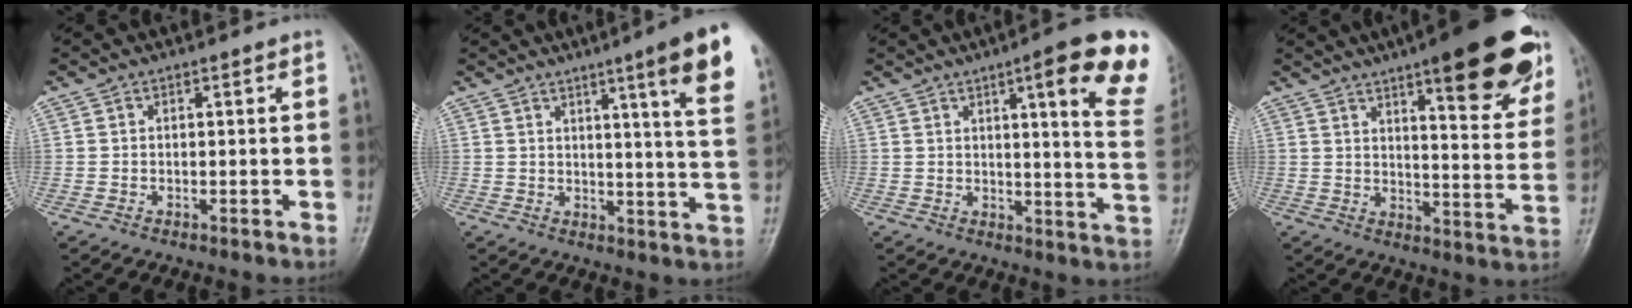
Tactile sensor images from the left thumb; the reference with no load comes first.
{"total": 13.5, "force": [7.4, 0.4, 11.2], "torque": [-0.140, -0.041, 0.086]}
{"total": 16.5, "force": [8.7, 2.4, 13.8], "torque": [-0.150, -0.040, 0.098]}
{"total": 20.9, "force": [12.3, 5.4, 16.0], "torque": [-0.177, -0.054, 0.165]}